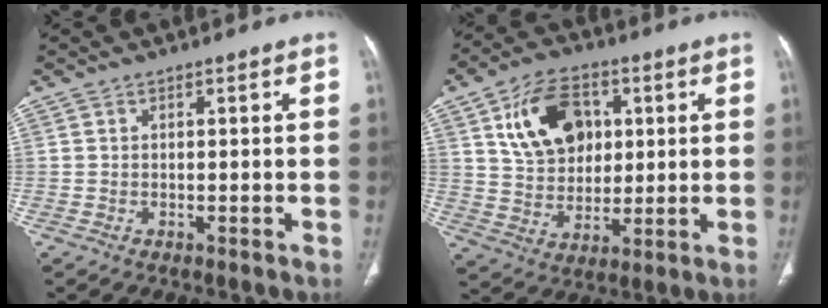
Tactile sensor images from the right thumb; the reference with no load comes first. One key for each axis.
{"total": 14.4, "fx": 4.6, "fy": 10.2, "fz": 9.0, "tx": -0.118, "ty": -0.007, "tz": 0.083}